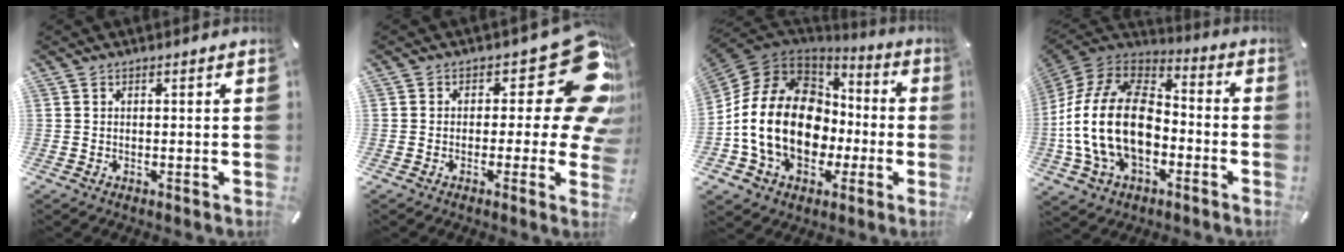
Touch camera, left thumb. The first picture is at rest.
{"total": 19.0, "force": [6.8, 8.6, 15.5], "torque": [-0.190, -0.046, 0.117]}
{"total": 21.2, "force": [-2.5, 15.6, 14.0], "torque": [-0.321, 0.008, -0.041]}
{"total": 23.0, "force": [-4.5, 15.5, 16.4], "torque": [-0.347, 0.030, -0.076]}